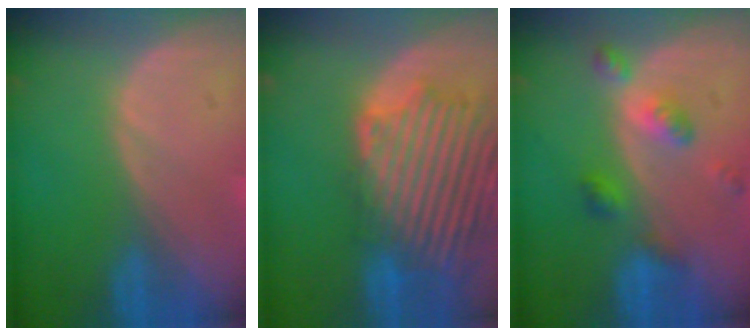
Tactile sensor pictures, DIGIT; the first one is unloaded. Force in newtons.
{"total": 14.0, "press": 11.9, "slide": 7.4}
{"total": 5.9, "press": 5.1, "slide": 2.9}